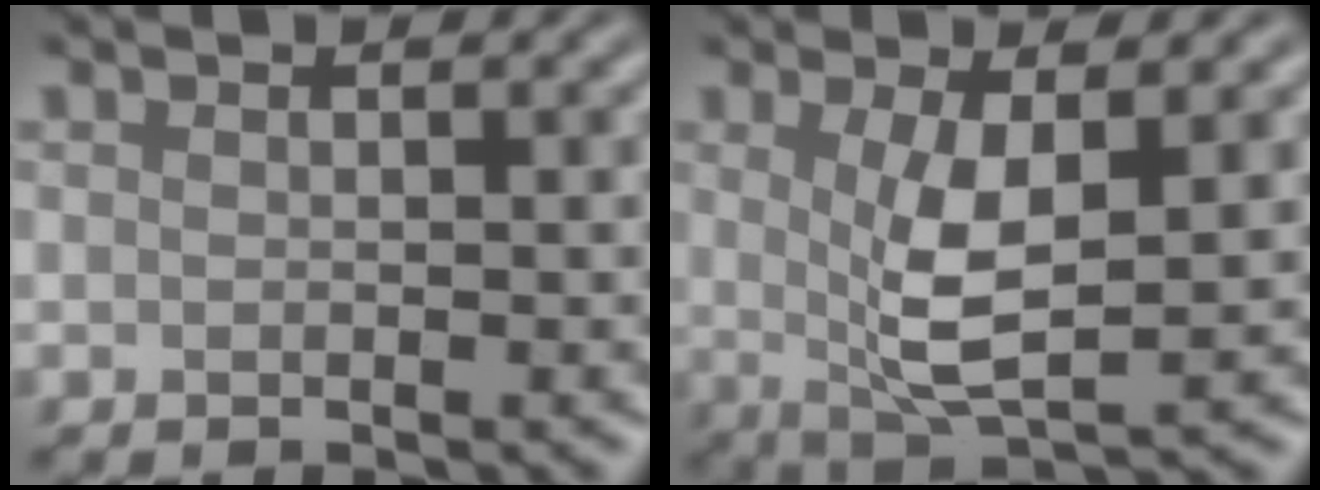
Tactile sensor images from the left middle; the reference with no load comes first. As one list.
[{"total": 4.9, "force": [0.5, 1.4, 4.6], "torque": [-0.095, -0.011, 0.017]}]